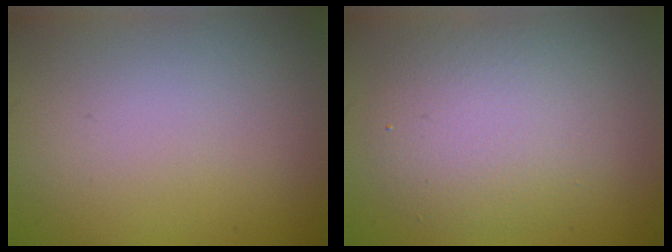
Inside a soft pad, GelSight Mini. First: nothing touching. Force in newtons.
{"total": 4.8, "press": 4.8, "slide": 0.5}